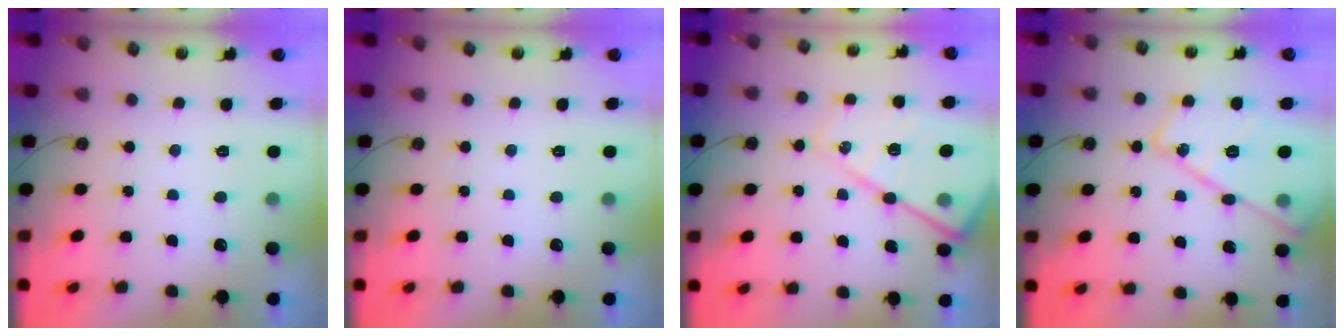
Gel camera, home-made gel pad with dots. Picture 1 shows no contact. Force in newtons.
{"total": 0.0}
{"total": 17.0, "press": 17.0, "slide": 1.6}
{"total": 17.2, "press": 17.2, "slide": 1.7}